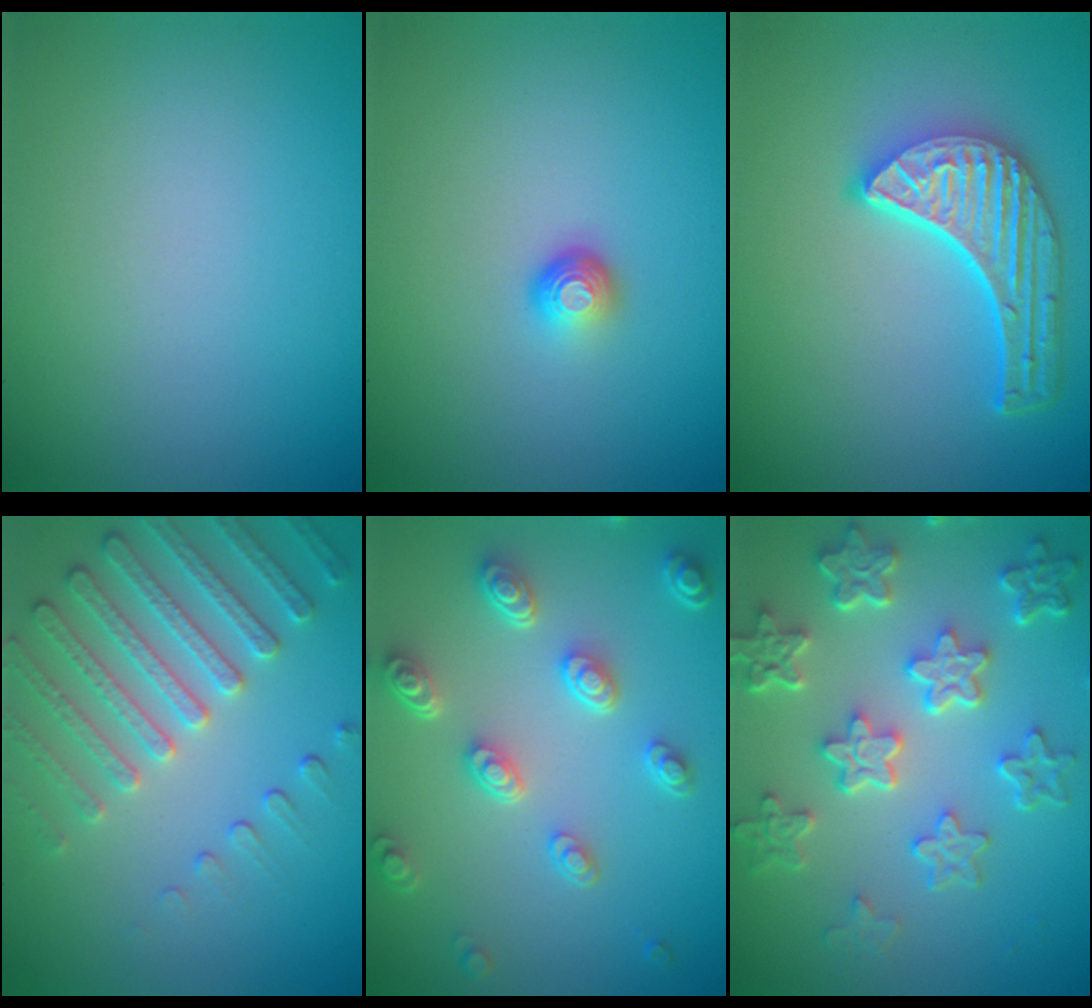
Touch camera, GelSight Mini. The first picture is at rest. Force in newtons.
{"total": 1.5, "press": 1.0, "slide": 1.1}
{"total": 5.6, "press": 4.4, "slide": 3.5}
{"total": 4.6, "press": 4.2, "slide": 1.9}
{"total": 4.7, "press": 3.5, "slide": 3.2}
{"total": 6.6, "press": 4.9, "slide": 4.4}